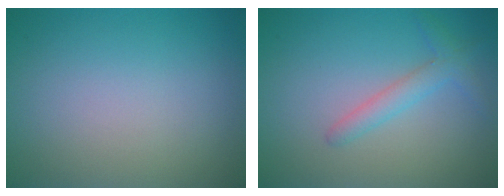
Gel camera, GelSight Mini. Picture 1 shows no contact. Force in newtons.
{"total": 2.2, "press": 2.2, "slide": 0.1}